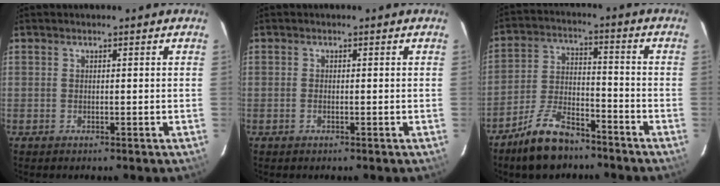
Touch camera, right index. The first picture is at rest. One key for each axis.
{"total": 0.8, "fx": -0.4, "fy": 0.3, "fz": 0.6, "tx": -0.013, "ty": 0.000, "tz": -0.008}
{"total": 11.4, "fx": -8.8, "fy": 4.4, "fz": 5.8, "tx": -0.127, "ty": 0.011, "tz": -0.158}